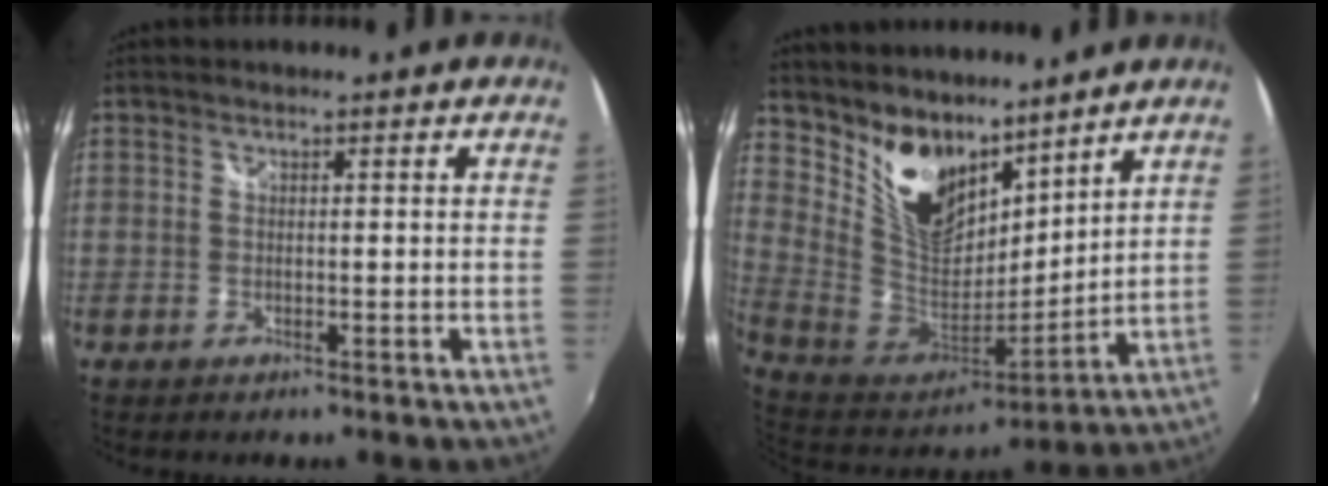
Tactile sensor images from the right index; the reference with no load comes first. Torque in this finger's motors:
{"motor_torque": [0.75, 0.82, 0.26, 0.11]}